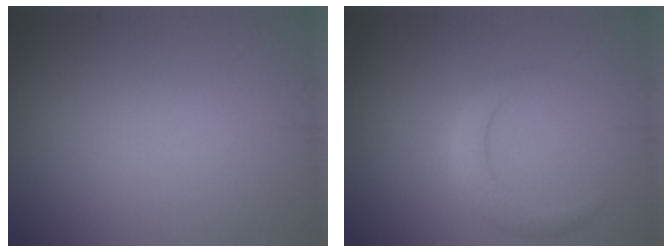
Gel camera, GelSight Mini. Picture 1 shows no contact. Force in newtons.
{"total": 2.2, "press": 2.2, "slide": 0.2}